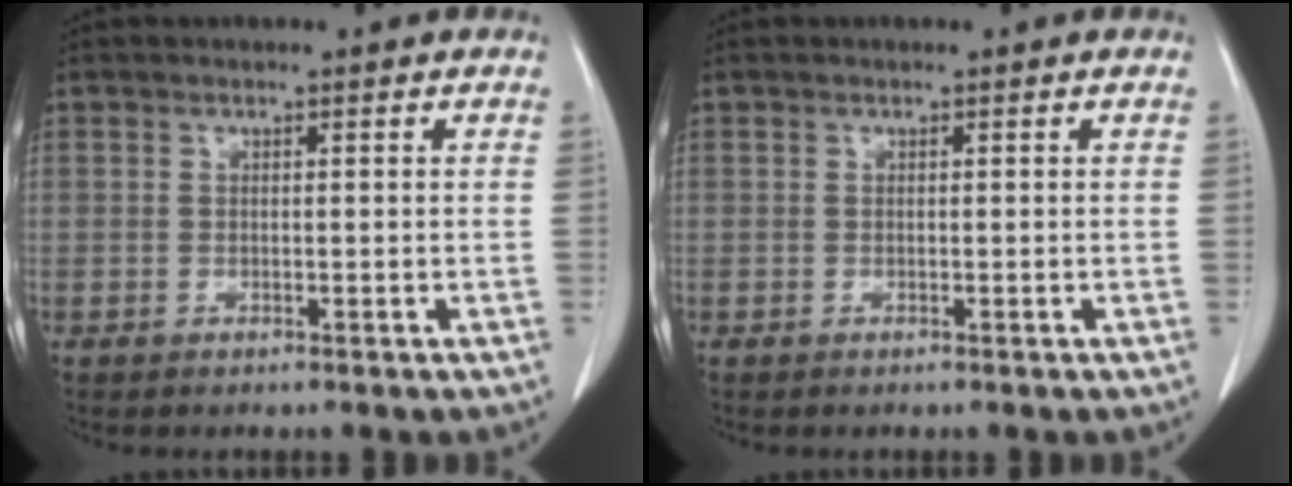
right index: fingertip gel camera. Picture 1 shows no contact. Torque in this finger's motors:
{"motor_torque": [0.00, 0.00, 0.03, 0.00]}